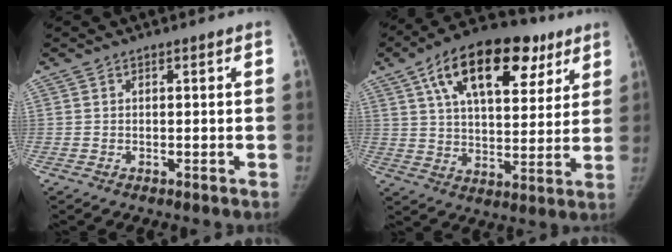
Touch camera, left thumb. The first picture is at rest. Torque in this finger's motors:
{"motor_torque": [3.13, 1.89, 1.90, -0.87, 0.49]}